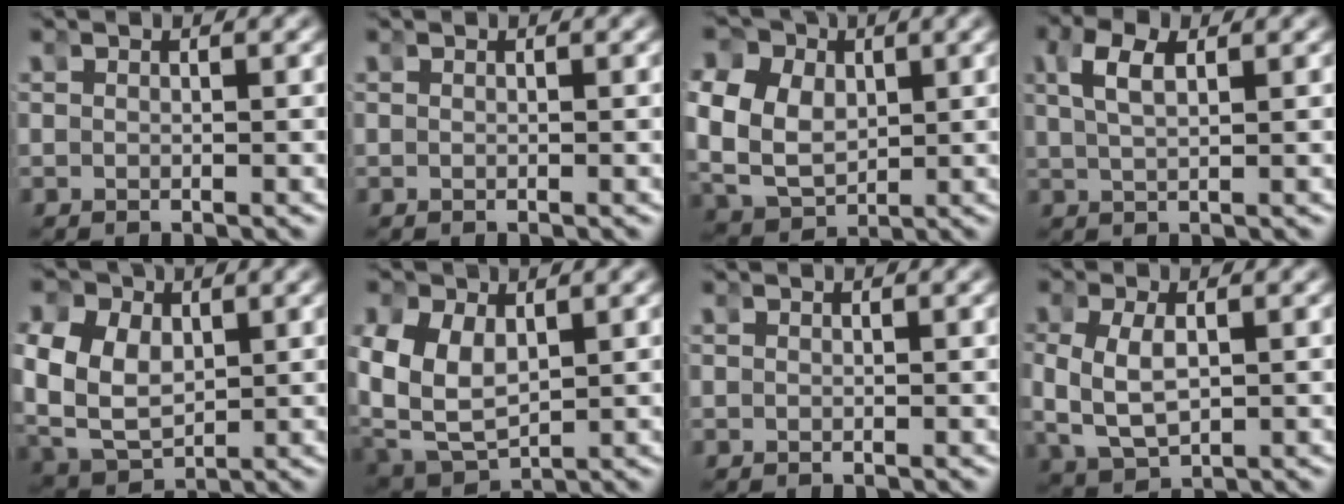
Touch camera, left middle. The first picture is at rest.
{"total": 0.0}
{"total": 13.0, "force": [1.1, 11.5, 6.0], "torque": [-0.153, -0.028, 0.016]}
{"total": 2.6, "force": [0.9, 1.0, 2.2], "torque": [-0.048, 0.003, 0.020]}
{"total": 11.3, "force": [0.2, 9.8, 5.5], "torque": [-0.157, -0.040, 0.012]}
{"total": 9.9, "force": [-0.2, 8.4, 5.1], "torque": [-0.154, -0.038, 0.011]}
{"total": 0.0}
{"total": 5.5, "force": [-0.4, 4.1, 3.7], "torque": [-0.100, -0.015, 0.010]}